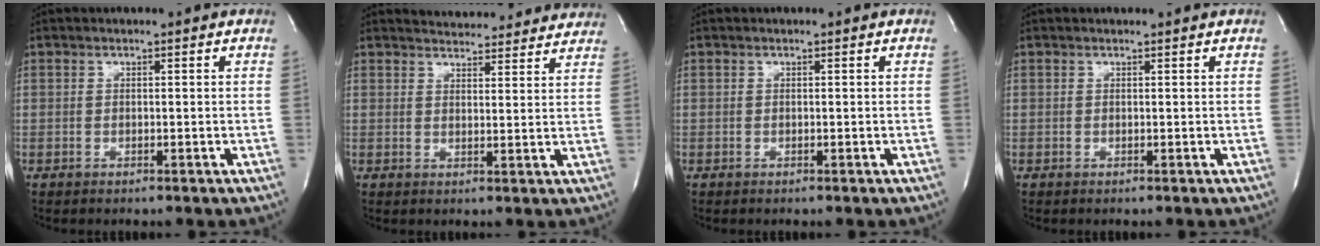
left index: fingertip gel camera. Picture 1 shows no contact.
{"total": 14.2, "force": [13.6, 3.0, 2.8], "torque": [-0.025, 0.007, 0.158]}
{"total": 0.0}
{"total": 0.8, "force": [0.8, -0.1, 0.0], "torque": [-0.004, -0.001, 0.011]}